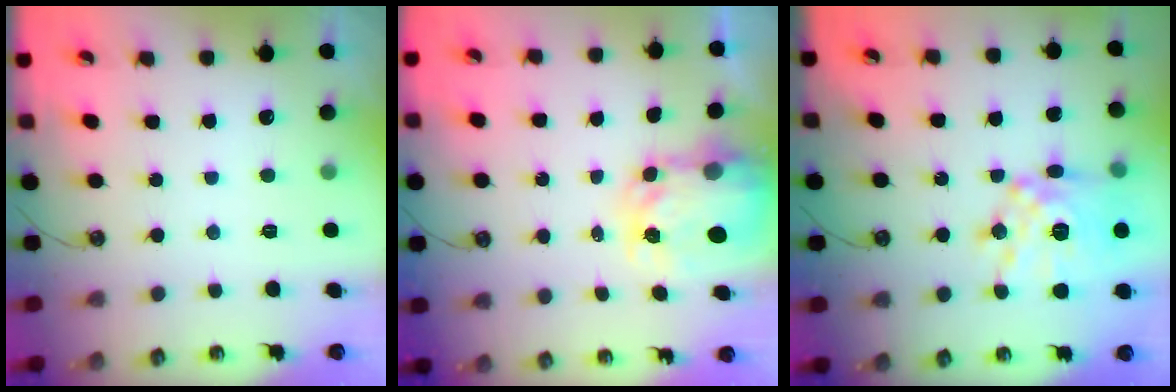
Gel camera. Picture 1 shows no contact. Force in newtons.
{"total": 5.8, "press": 5.8, "slide": 0.3}
{"total": 16.5, "press": 16.5, "slide": 1.6}